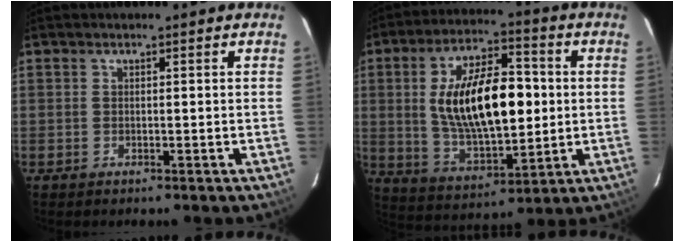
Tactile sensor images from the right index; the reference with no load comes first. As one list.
[{"total": 19.2, "force": [1.5, 8.7, 17.1], "torque": [-0.305, 0.012, 0.041]}]